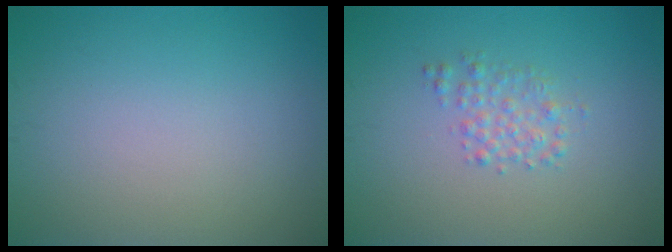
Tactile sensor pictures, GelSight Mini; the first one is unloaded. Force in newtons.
{"total": 1.8, "press": 1.8, "slide": 0.0}